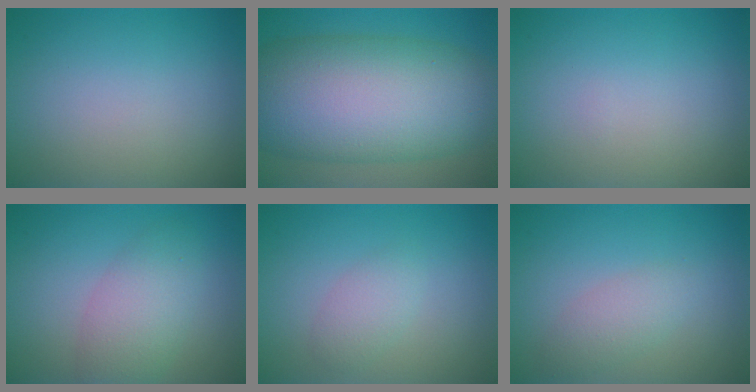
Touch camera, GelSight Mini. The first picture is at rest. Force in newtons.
{"total": 14.9, "press": 14.9, "slide": 0.1}
{"total": 0.0}
{"total": 4.1, "press": 4.1, "slide": 0.2}
{"total": 1.8, "press": 1.8, "slide": 0.2}
{"total": 2.1, "press": 2.1, "slide": 0.1}